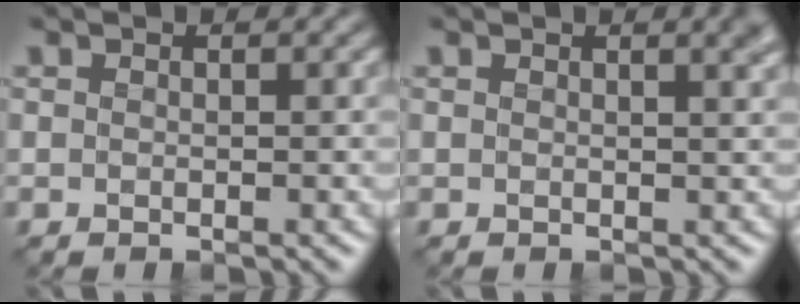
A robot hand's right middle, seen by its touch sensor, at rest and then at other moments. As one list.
[{"total": 2.3, "force": [1.2, 0.9, 1.7], "torque": [-0.003, 0.005, 0.009]}]